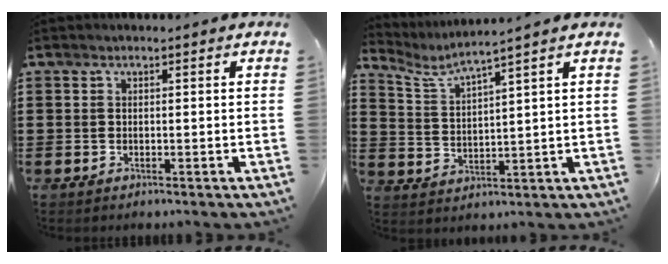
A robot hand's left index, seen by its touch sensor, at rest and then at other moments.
{"total": 4.3, "force": [3.8, -0.3, 2.1], "torque": [-0.059, -0.025, 0.060]}